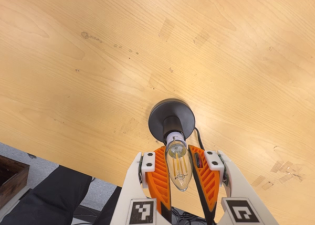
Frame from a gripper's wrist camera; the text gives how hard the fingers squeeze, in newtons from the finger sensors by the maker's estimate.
{"total": 13.0, "left": 12.2, "right": 13.8}